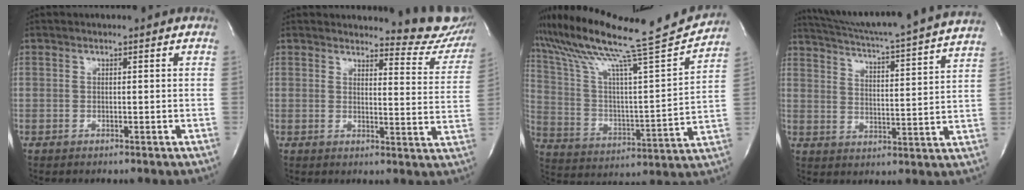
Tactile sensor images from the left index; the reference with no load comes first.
{"total": 11.7, "force": [11.4, 2.5, 1.6], "torque": [0.009, -0.066, 0.101]}
{"total": 22.0, "force": [20.0, -1.2, 9.1], "torque": [-0.177, -0.047, 0.313]}
{"total": 22.8, "force": [21.1, -1.4, 8.6], "torque": [-0.148, -0.046, 0.279]}